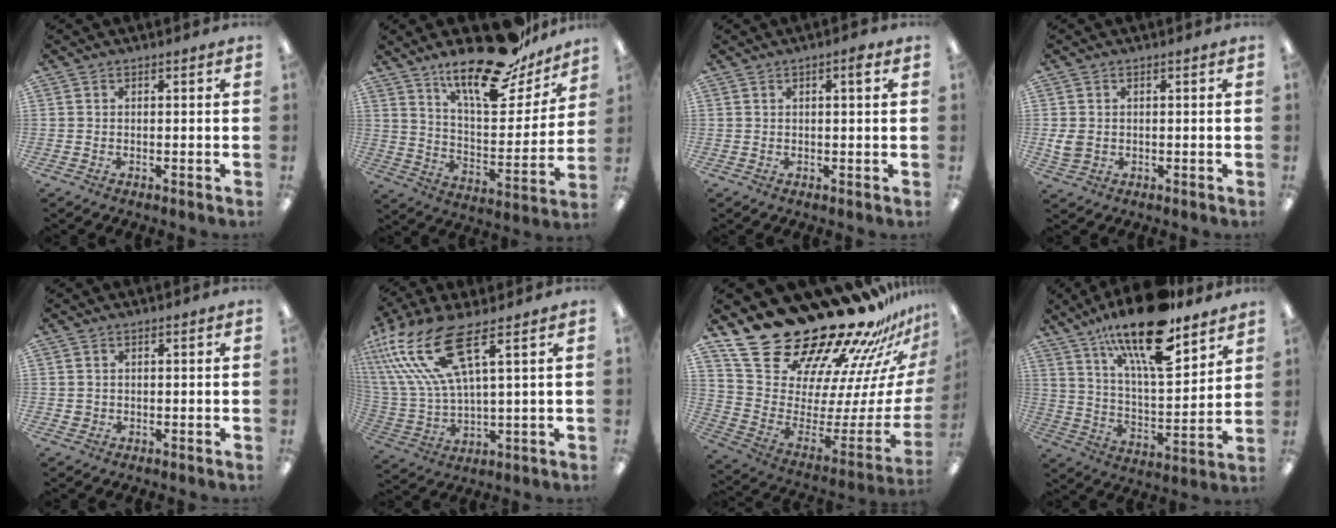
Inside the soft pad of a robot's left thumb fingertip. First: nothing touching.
{"total": 21.9, "force": [16.9, 6.9, 12.2], "torque": [-0.188, -0.113, 0.282]}
{"total": 2.9, "force": [1.3, 0.6, 2.5], "torque": [-0.035, -0.003, 0.017]}
{"total": 3.7, "force": [0.5, 2.9, 2.2], "torque": [-0.049, -0.002, 0.005]}
{"total": 1.2, "force": [0.4, 1.1, 0.4], "torque": [-0.010, 0.005, 0.006]}
{"total": 18.1, "force": [9.8, 5.5, 14.1], "torque": [-0.324, -0.043, 0.165]}
{"total": 28.8, "force": [24.0, 9.4, 12.7], "torque": [-0.189, -0.210, 0.444]}
{"total": 20.8, "force": [14.6, 6.5, 13.3], "torque": [-0.230, -0.084, 0.244]}